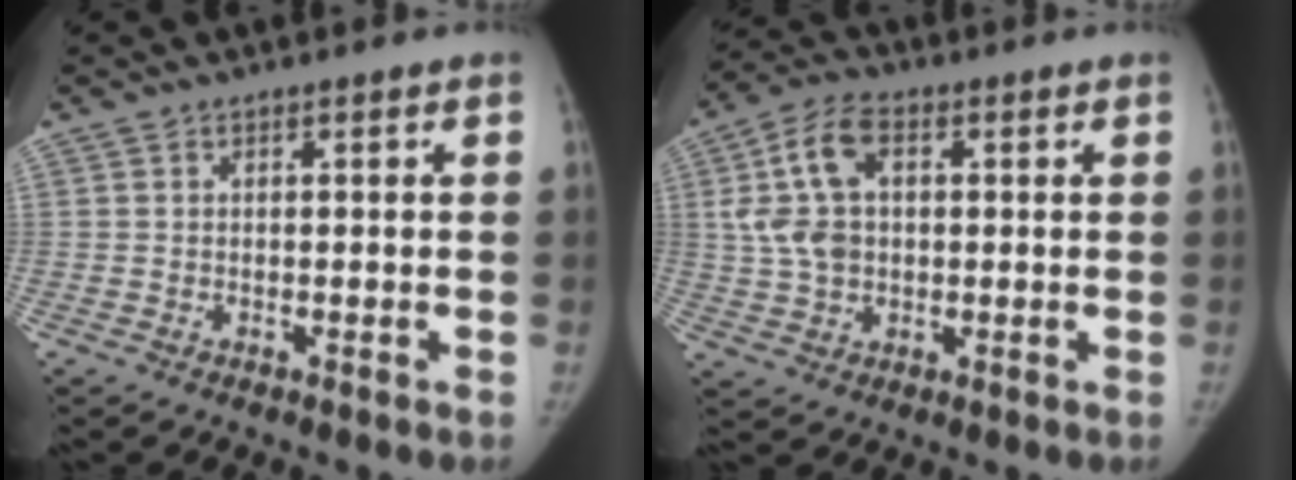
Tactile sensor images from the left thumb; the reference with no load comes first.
{"total": 10.5, "force": [2.1, 6.9, 7.6], "torque": [-0.140, 0.013, 0.040]}